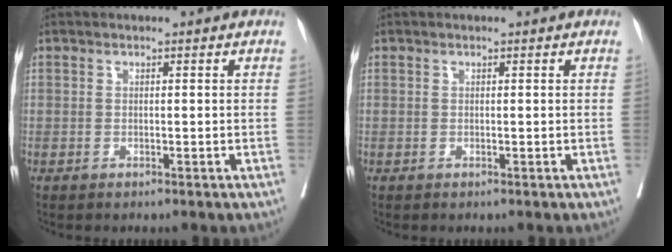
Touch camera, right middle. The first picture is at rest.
{"total": 0.0}